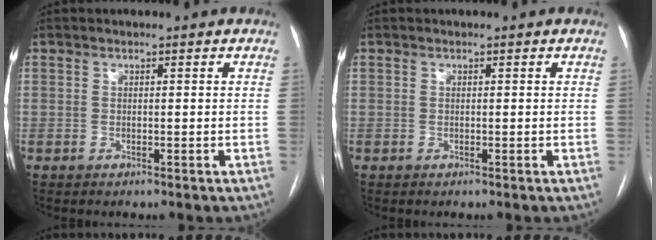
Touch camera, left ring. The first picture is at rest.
{"total": 0.0}